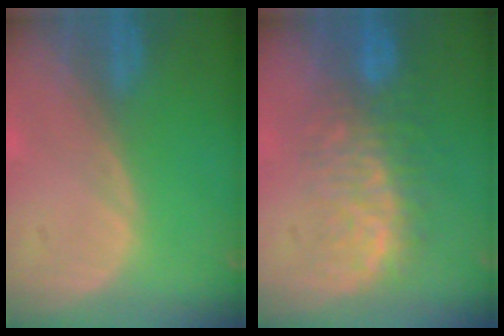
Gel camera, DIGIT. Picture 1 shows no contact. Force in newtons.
{"total": 8.7, "press": 8.1, "slide": 3.1}